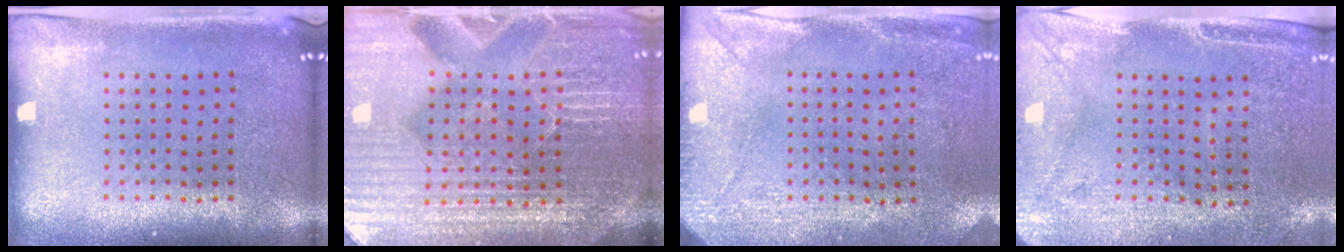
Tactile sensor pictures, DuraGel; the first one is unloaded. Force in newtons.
{"total": 5.7, "press": 5.2, "slide": 2.3}
{"total": 3.0, "press": 2.3, "slide": 1.9}
{"total": 3.0, "press": 2.5, "slide": 1.6}